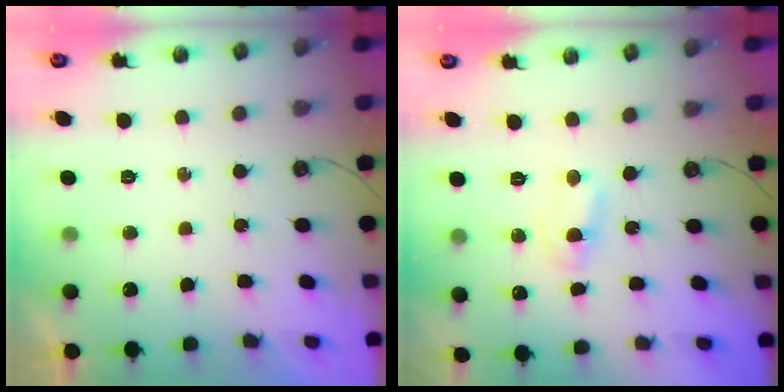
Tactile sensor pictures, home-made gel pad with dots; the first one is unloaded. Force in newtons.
{"total": 1.8, "press": 1.8, "slide": 0.3}